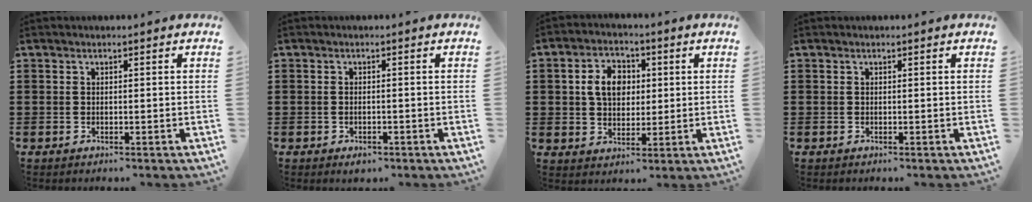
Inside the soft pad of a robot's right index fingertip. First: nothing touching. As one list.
[{"total": 1.1, "force": [-0.7, 0.6, 0.7], "torque": [-0.016, -0.003, -0.012]}, {"total": 6.3, "force": [1.1, 4.7, 3.9], "torque": [-0.084, 0.016, 0.015]}, {"total": 0.0}]